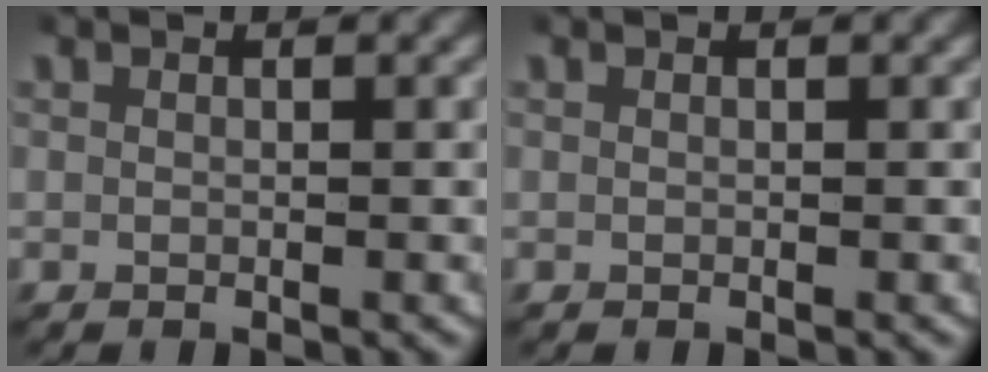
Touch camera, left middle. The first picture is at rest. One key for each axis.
{"total": 0.0}